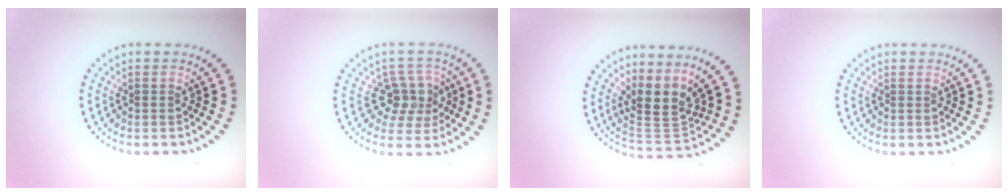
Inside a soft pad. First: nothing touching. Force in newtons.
{"total": 3.3, "press": 2.9, "slide": 1.7}
{"total": 3.9, "press": 3.0, "slide": 2.5}
{"total": 0.0}